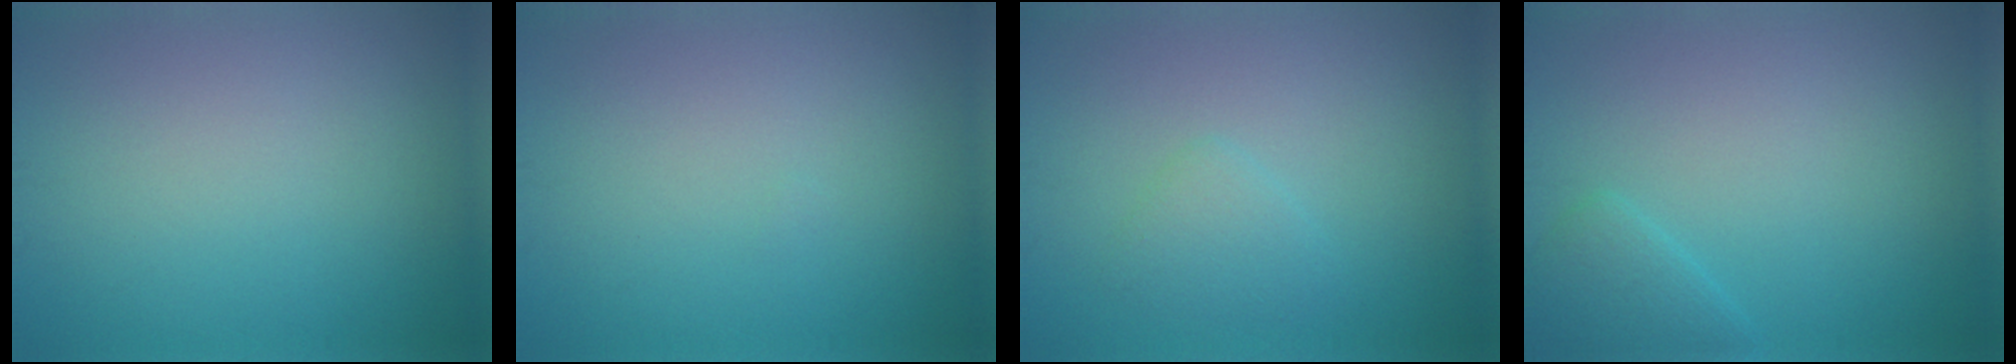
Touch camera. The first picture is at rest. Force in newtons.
{"total": 0.0}
{"total": 1.7, "press": 1.7, "slide": 0.1}
{"total": 1.9, "press": 1.9, "slide": 0.1}